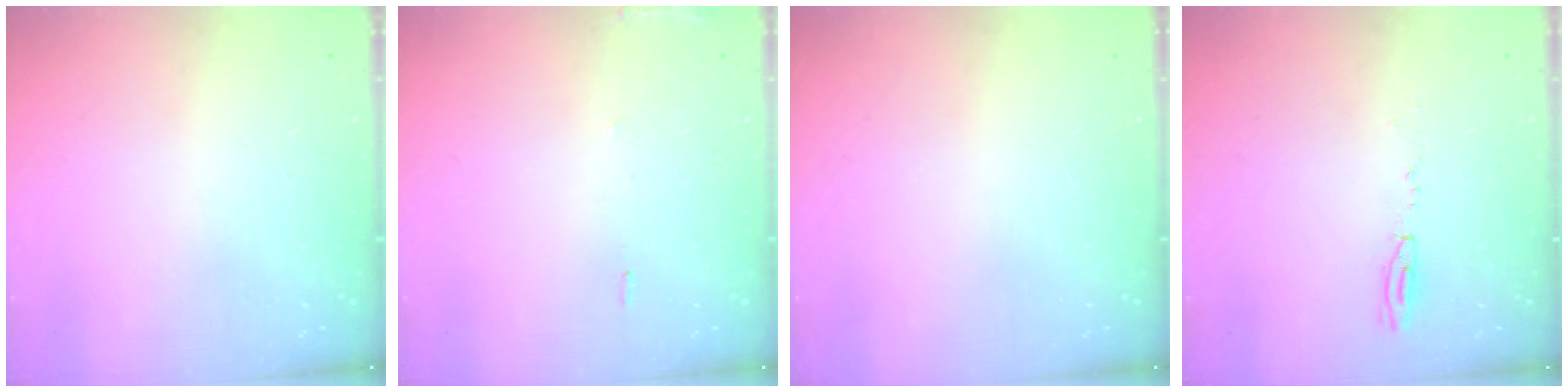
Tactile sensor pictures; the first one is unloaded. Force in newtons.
{"total": 5.9, "press": 5.7, "slide": 1.6}
{"total": 0.0}
{"total": 3.9, "press": 3.8, "slide": 0.9}